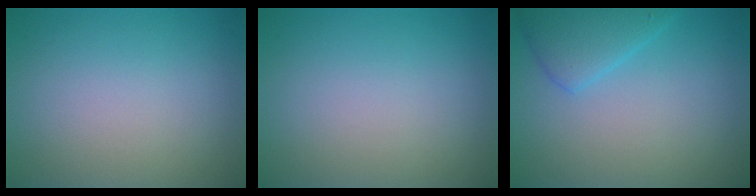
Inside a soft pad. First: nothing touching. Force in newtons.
{"total": 0.0}
{"total": 3.0, "press": 3.0, "slide": 0.2}